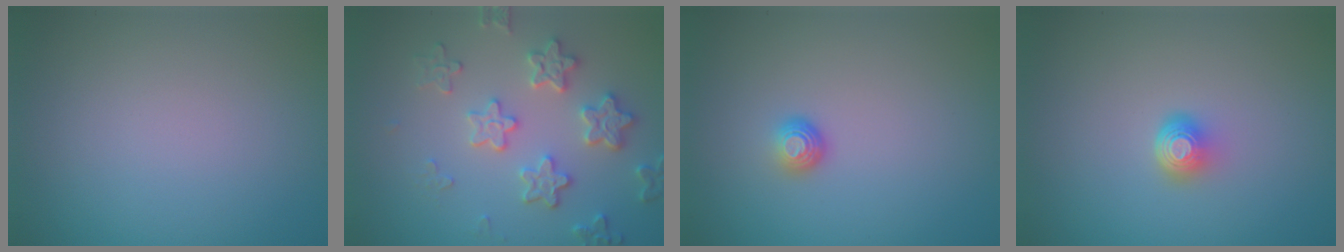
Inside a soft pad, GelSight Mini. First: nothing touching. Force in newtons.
{"total": 3.8, "press": 3.8, "slide": 0.7}
{"total": 1.5, "press": 1.0, "slide": 1.1}
{"total": 2.1, "press": 1.4, "slide": 1.6}